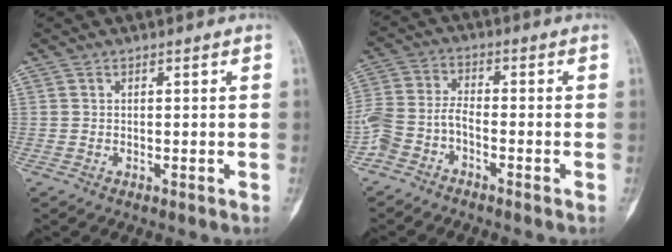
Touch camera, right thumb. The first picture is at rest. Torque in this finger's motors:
{"motor_torque": [0.12, 0.05, 0.30, 0.23, 0.06]}